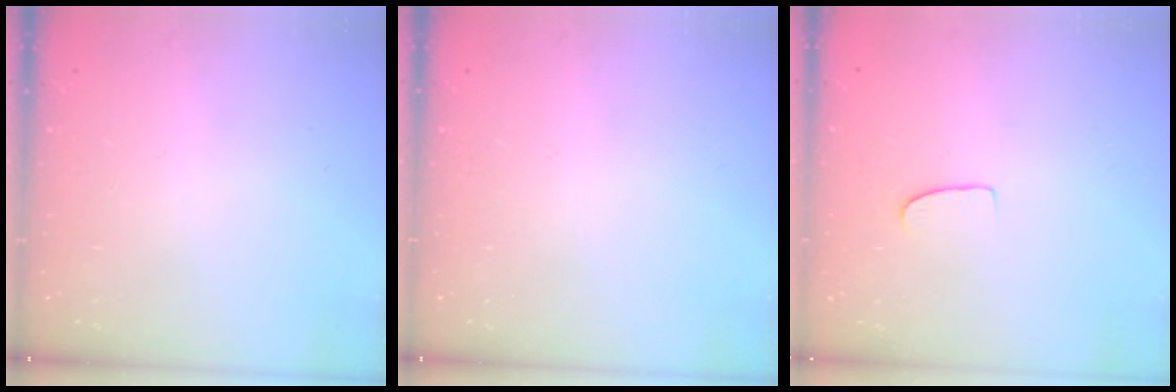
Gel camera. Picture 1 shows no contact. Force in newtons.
{"total": 0.0}
{"total": 5.3, "press": 5.3, "slide": 0.5}